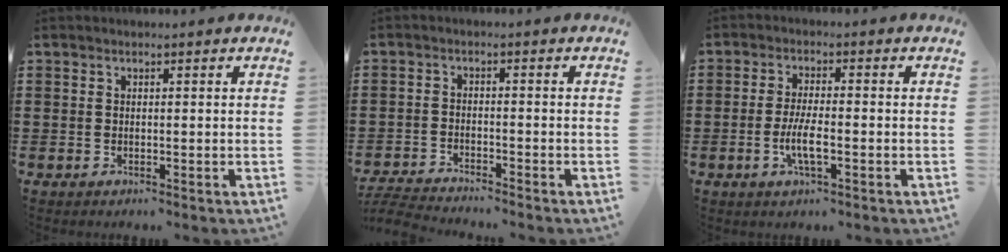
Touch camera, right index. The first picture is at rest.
{"total": 3.7, "force": [-3.7, -0.2, 0.3], "torque": [-0.021, -0.010, -0.082]}
{"total": 4.7, "force": [-1.5, 1.0, 4.4], "torque": [-0.094, -0.006, -0.031]}